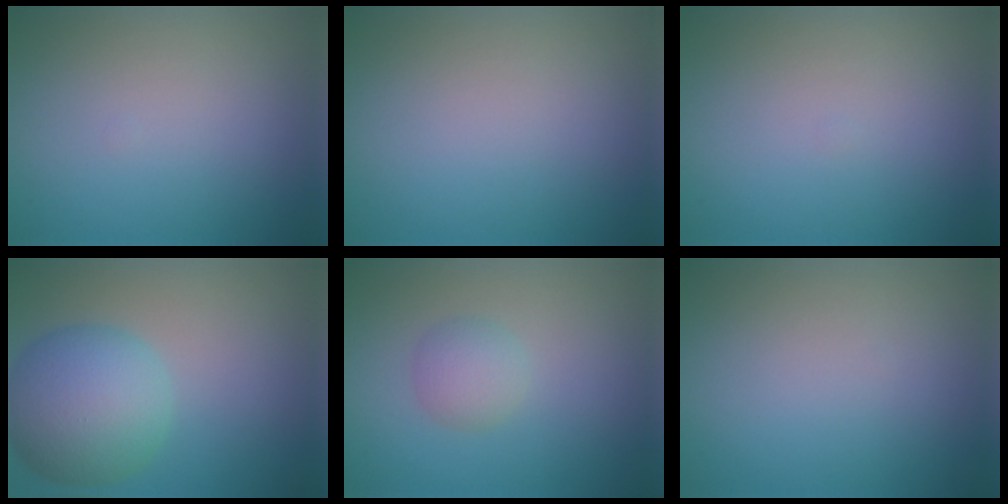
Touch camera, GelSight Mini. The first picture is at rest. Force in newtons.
{"total": 0.0}
{"total": 0.0}
{"total": 7.9, "press": 7.9, "slide": 0.4}
{"total": 2.2, "press": 2.2, "slide": 0.1}
{"total": 0.0}